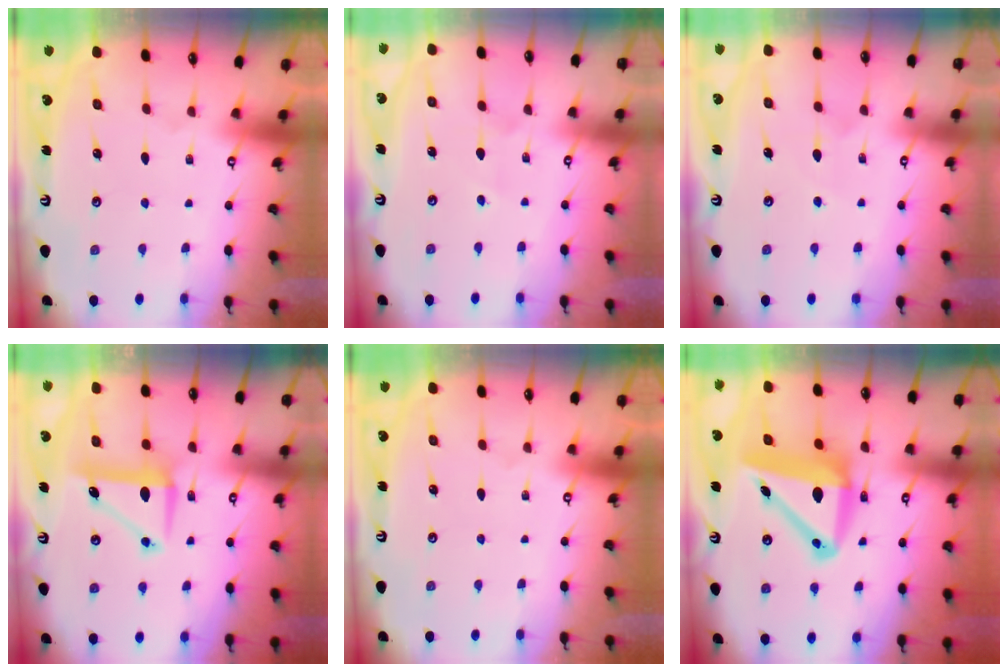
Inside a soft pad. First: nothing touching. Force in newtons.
{"total": 2.7, "press": 2.6, "slide": 0.9}
{"total": 5.3, "press": 5.3, "slide": 0.7}
{"total": 8.1, "press": 8.0, "slide": 1.1}
{"total": 0.0}
{"total": 12.7, "press": 12.4, "slide": 2.8}